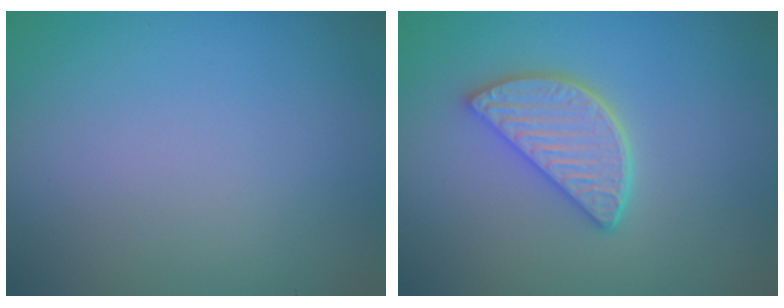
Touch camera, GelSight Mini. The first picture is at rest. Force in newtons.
{"total": 4.1, "press": 3.3, "slide": 2.5}